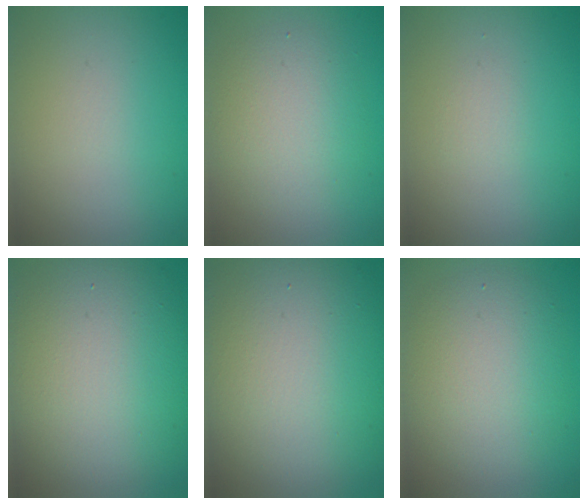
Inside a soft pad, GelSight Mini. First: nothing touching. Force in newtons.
{"total": 3.9, "press": 3.9, "slide": 0.3}
{"total": 0.7, "press": 0.7, "slide": 0.1}
{"total": 11.3, "press": 11.3, "slide": 0.8}
{"total": 14.2, "press": 14.1, "slide": 1.2}
{"total": 5.6, "press": 5.6, "slide": 0.2}